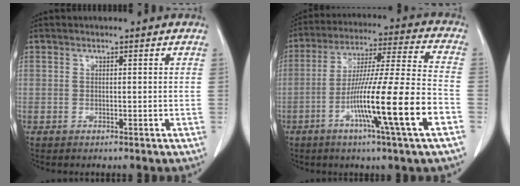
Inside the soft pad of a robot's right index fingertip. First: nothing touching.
{"total": 17.5, "force": [-6.6, -1.0, 16.2], "torque": [-0.288, -0.015, -0.117]}